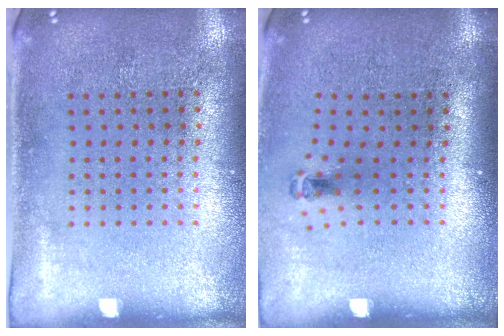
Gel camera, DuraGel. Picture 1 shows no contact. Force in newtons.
{"total": 0.7, "press": 0.3, "slide": 0.6}